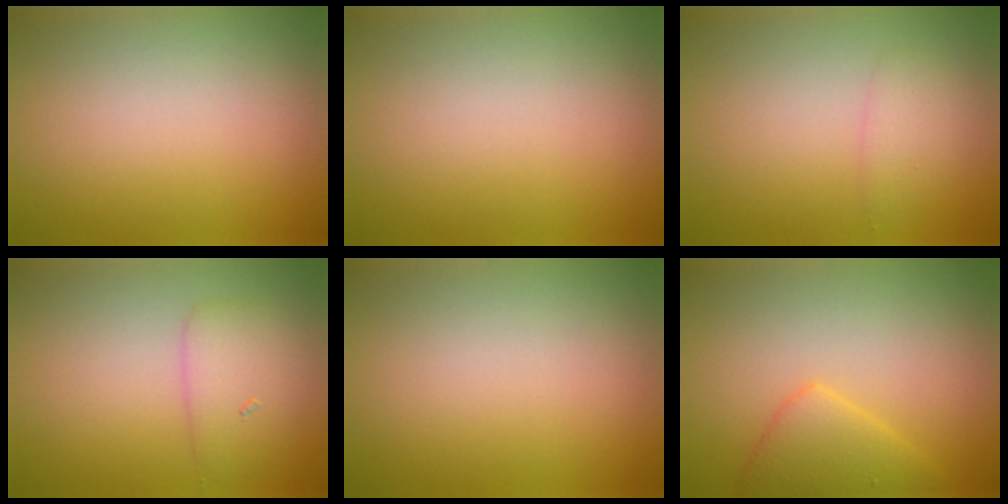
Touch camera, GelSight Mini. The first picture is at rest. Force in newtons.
{"total": 0.0}
{"total": 1.4, "press": 1.4, "slide": 0.1}
{"total": 2.9, "press": 2.9, "slide": 0.1}
{"total": 0.0}
{"total": 3.3, "press": 3.3, "slide": 0.2}